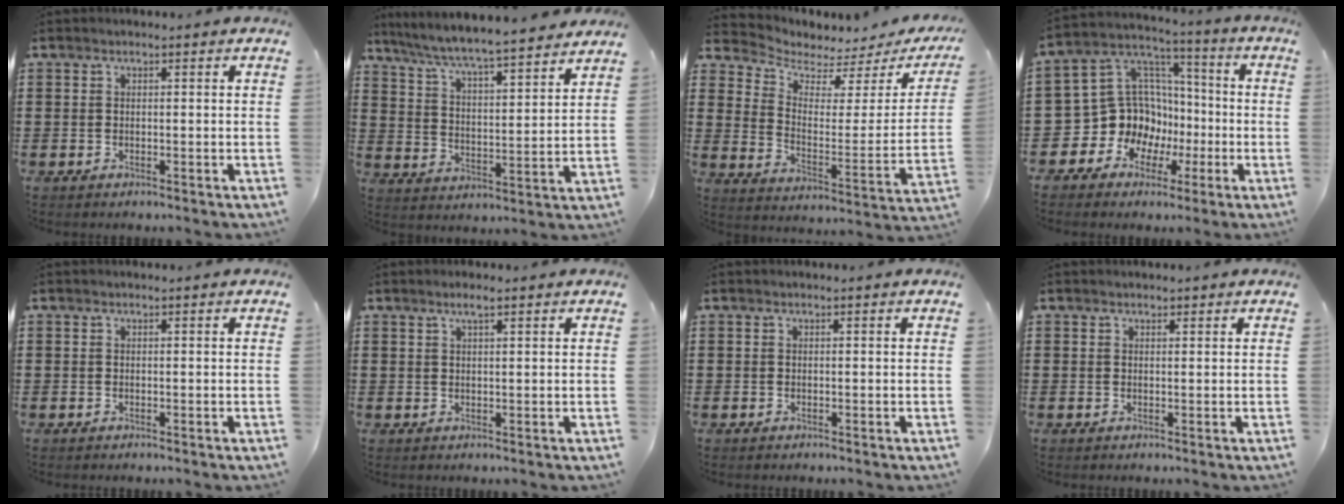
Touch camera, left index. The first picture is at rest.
{"total": 5.8, "force": [5.5, -0.3, 2.0], "torque": [-0.064, -0.044, 0.088]}
{"total": 3.4, "force": [3.0, 1.4, 0.9], "torque": [-0.046, -0.027, 0.045]}
{"total": 12.0, "force": [-2.8, 11.1, 3.6], "torque": [-0.128, -0.010, -0.039]}
{"total": 0.0}
{"total": 2.1, "force": [1.3, 0.3, 1.6], "torque": [-0.032, 0.002, 0.023]}
{"total": 0.0}
{"total": 0.6, "force": [0.5, 0.4, 0.0], "torque": [-0.002, 0.001, 0.010]}